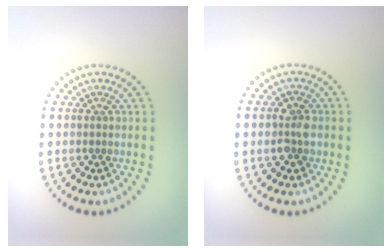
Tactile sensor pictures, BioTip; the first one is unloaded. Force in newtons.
{"total": 2.5, "press": 2.4, "slide": 0.5}